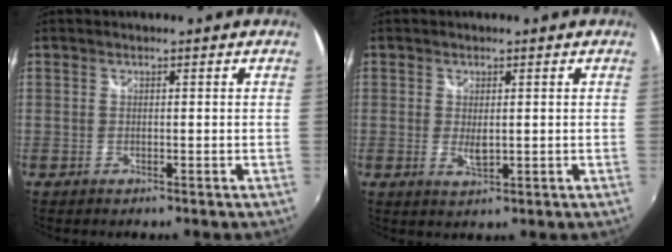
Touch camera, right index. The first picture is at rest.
{"total": 2.7, "force": [-0.1, 1.2, 2.4], "torque": [-0.042, -0.006, 0.001]}